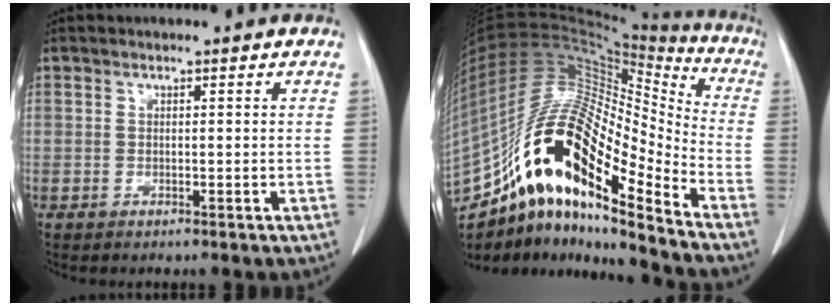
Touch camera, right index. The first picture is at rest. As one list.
[{"total": 25.2, "force": [-14.3, 5.9, 19.8], "torque": [-0.387, 0.010, -0.252]}]